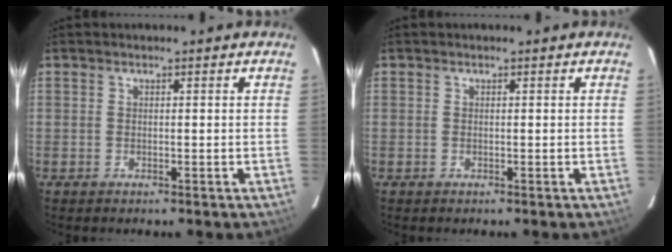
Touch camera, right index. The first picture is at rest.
{"total": 0.0}